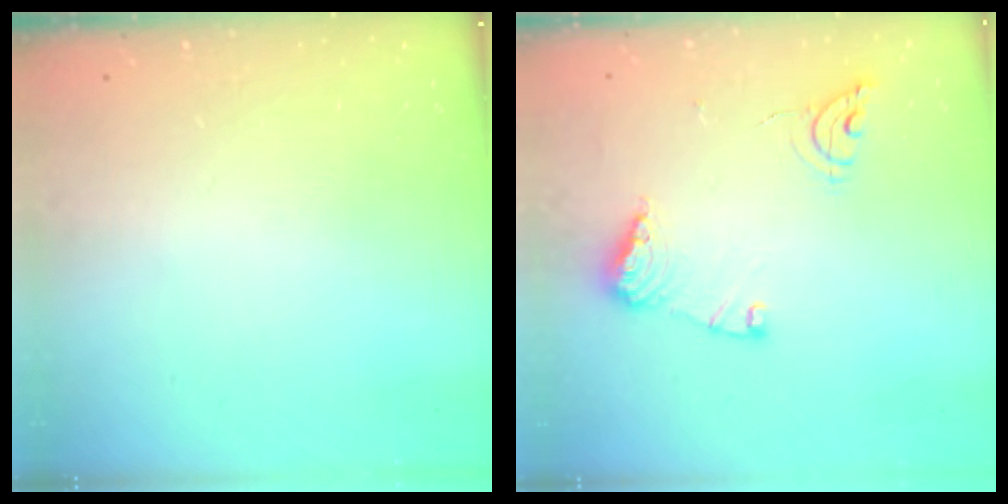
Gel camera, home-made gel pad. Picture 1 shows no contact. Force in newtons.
{"total": 11.5, "press": 11.4, "slide": 1.0}